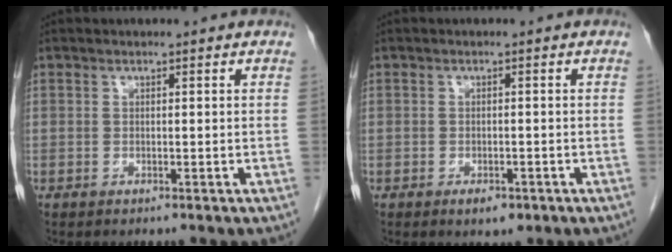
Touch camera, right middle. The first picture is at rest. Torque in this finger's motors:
{"motor_torque": [0.99, -0.50, 0.30, 0.08]}